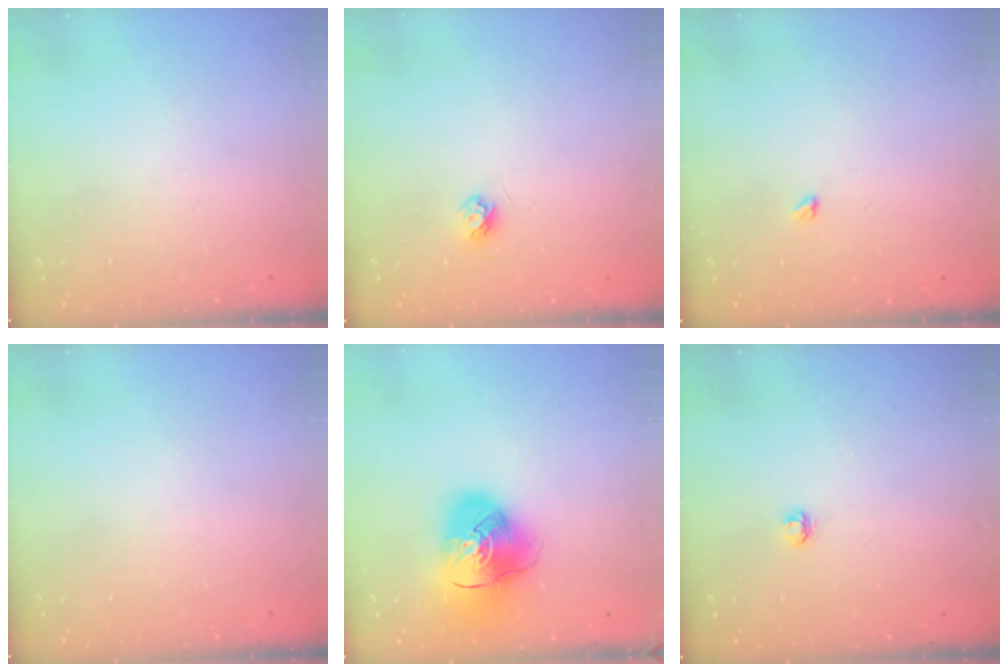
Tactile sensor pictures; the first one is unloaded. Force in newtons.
{"total": 3.9, "press": 3.8, "slide": 0.7}
{"total": 2.4, "press": 2.4, "slide": 0.4}
{"total": 0.0}
{"total": 15.6, "press": 15.5, "slide": 2.4}
{"total": 3.6, "press": 3.6, "slide": 0.3}